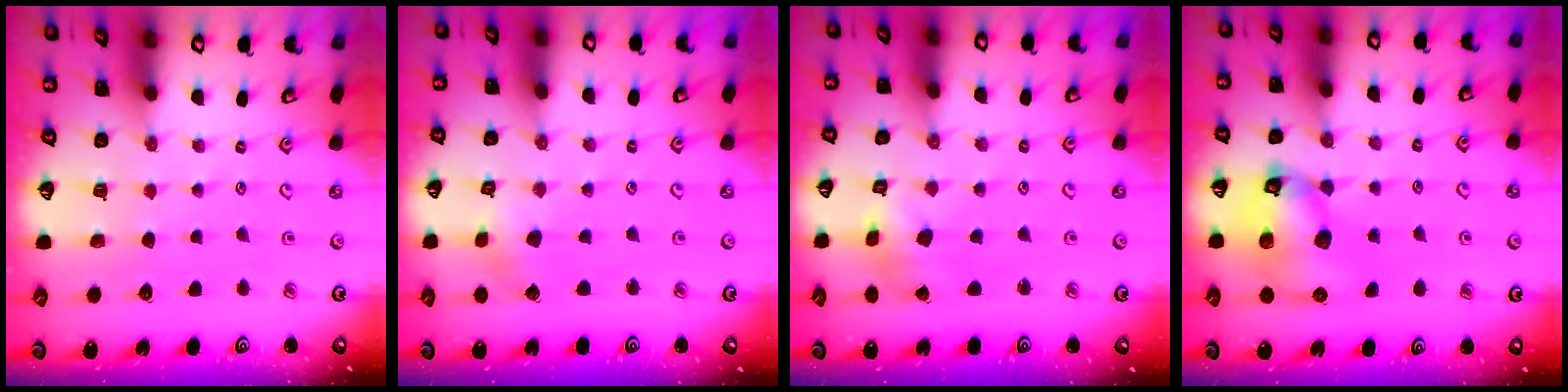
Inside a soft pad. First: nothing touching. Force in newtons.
{"total": 3.0, "press": 3.0, "slide": 0.2}
{"total": 3.5, "press": 3.5, "slide": 0.8}
{"total": 12.3, "press": 12.2, "slide": 1.6}